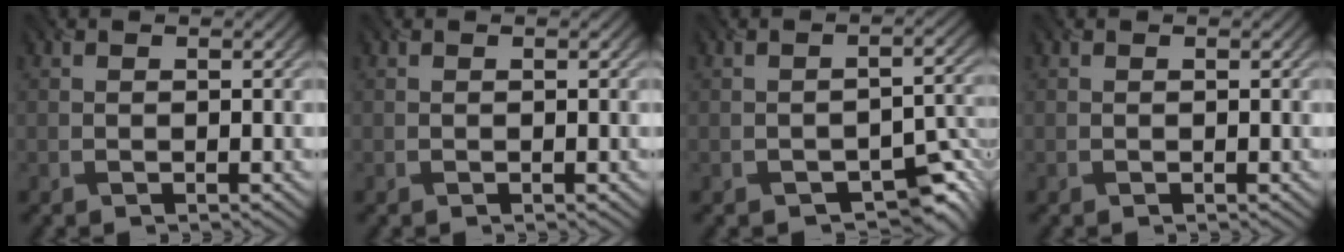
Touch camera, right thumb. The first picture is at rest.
{"total": 0.0}
{"total": 5.2, "force": [-3.6, 2.6, 2.7], "torque": [-0.031, -0.013, -0.050]}
{"total": 0.0}